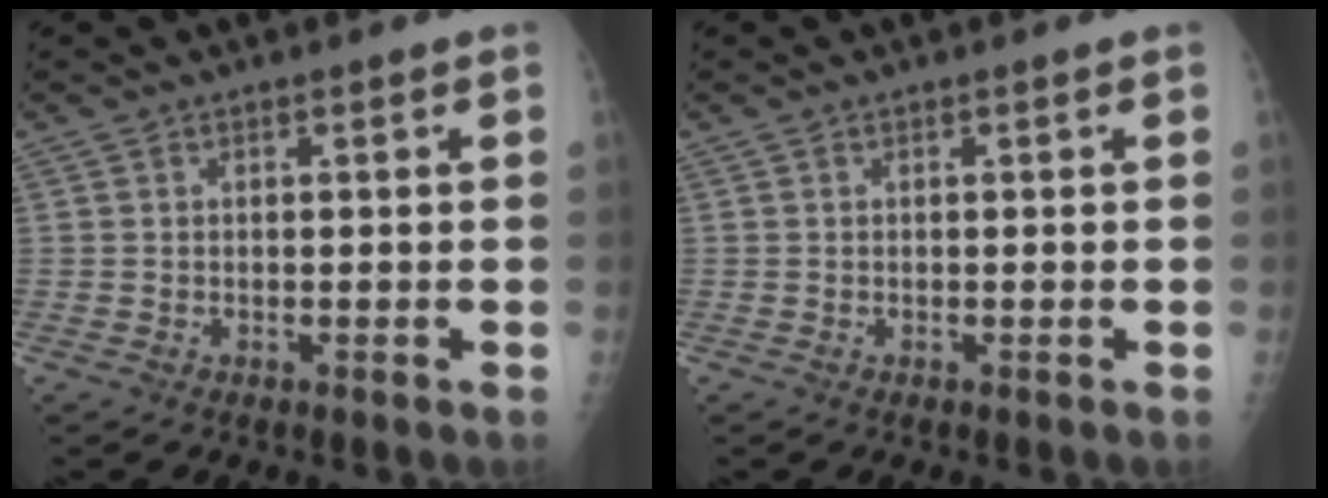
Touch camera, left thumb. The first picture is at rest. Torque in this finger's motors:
{"motor_torque": [-0.03, 0.07, -0.05, -0.08, 0.00]}